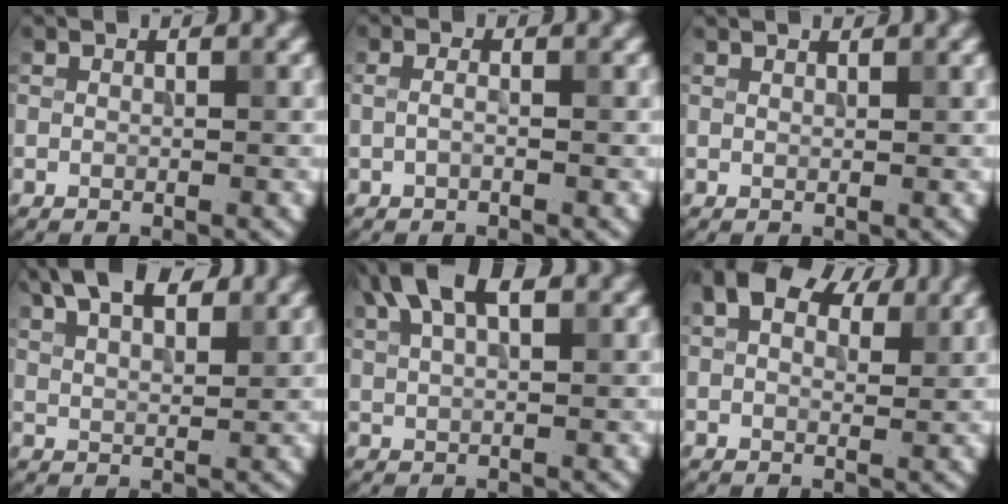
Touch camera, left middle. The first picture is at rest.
{"total": 0.8, "force": [-0.2, 0.2, 0.8], "torque": [-0.019, -0.002, -0.009]}
{"total": 0.8, "force": [0.7, 0.0, 0.2], "torque": [-0.003, -0.003, 0.007]}
{"total": 6.8, "force": [4.5, 2.7, 4.3], "torque": [-0.072, 0.023, 0.061]}
{"total": 6.2, "force": [3.7, 2.2, 4.5], "torque": [-0.082, 0.021, 0.056]}
{"total": 6.6, "force": [3.3, 3.8, 4.3], "torque": [-0.066, 0.011, 0.037]}